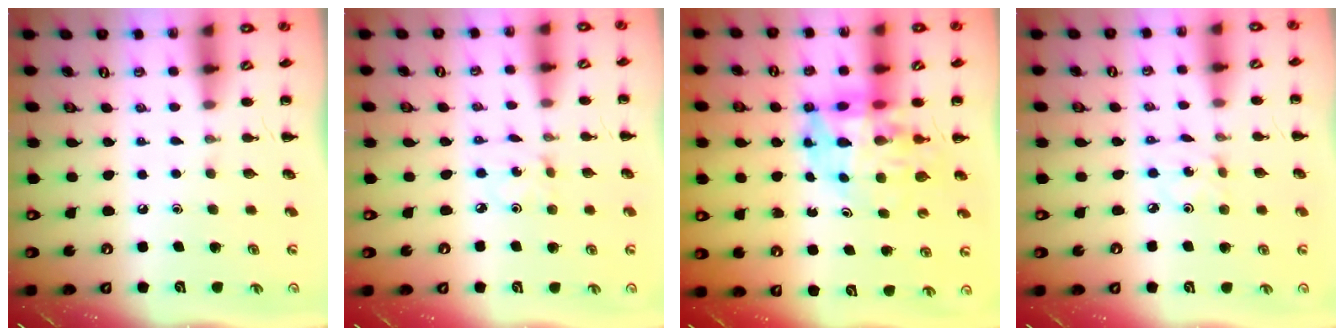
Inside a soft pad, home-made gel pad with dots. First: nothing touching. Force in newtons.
{"total": 1.0, "press": 0.9, "slide": 0.3}
{"total": 12.4, "press": 11.8, "slide": 3.6}
{"total": 1.0, "press": 1.0, "slide": 0.2}